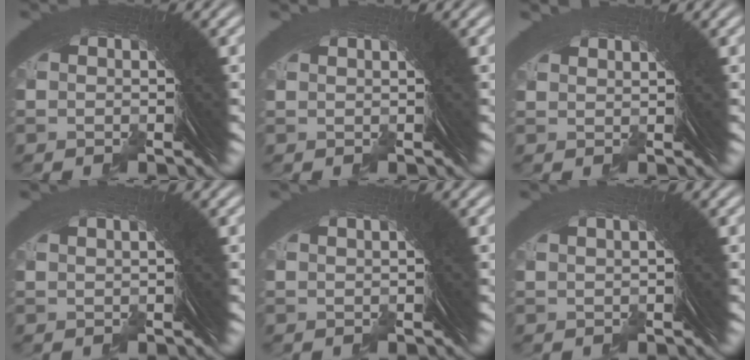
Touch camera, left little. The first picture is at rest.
{"total": 1.3, "force": [0.3, -0.9, -0.8], "torque": [0.018, 0.002, 0.009]}
{"total": 2.0, "force": [1.5, -1.0, -0.9], "torque": [0.022, 0.003, 0.030]}
{"total": 1.0, "force": [0.8, -0.5, 0.0], "torque": [0.009, 0.006, 0.017]}
{"total": 0.7, "force": [0.5, -0.5, -0.1], "torque": [0.013, 0.005, 0.011]}
{"total": 1.0, "force": [0.9, -0.3, 0.3], "torque": [0.005, 0.010, 0.015]}